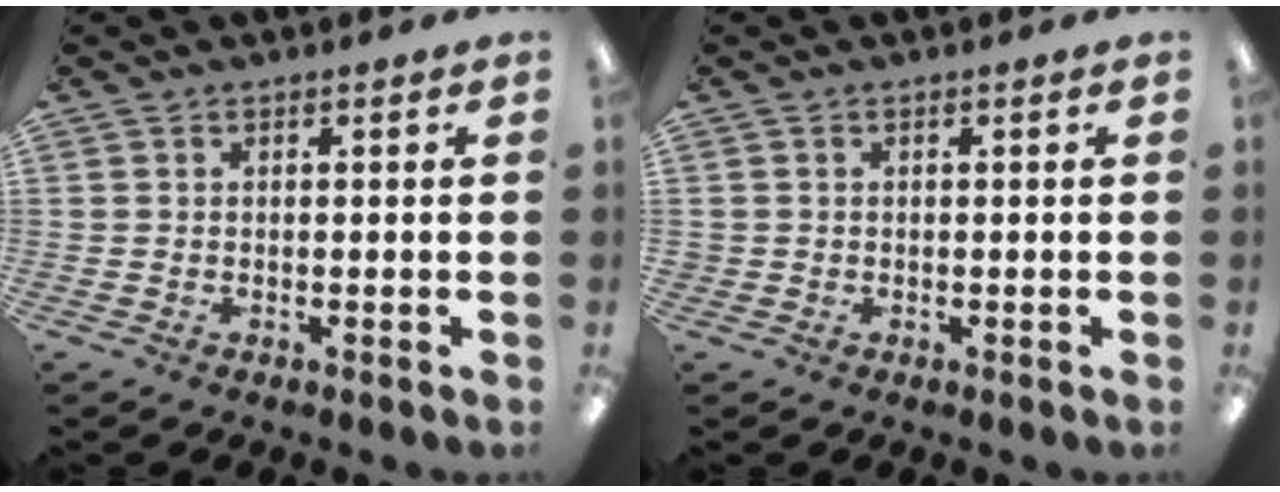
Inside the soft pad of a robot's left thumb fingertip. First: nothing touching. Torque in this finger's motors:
{"motor_torque": [-0.12, 0.11, 0.10, -0.10, 0.00]}